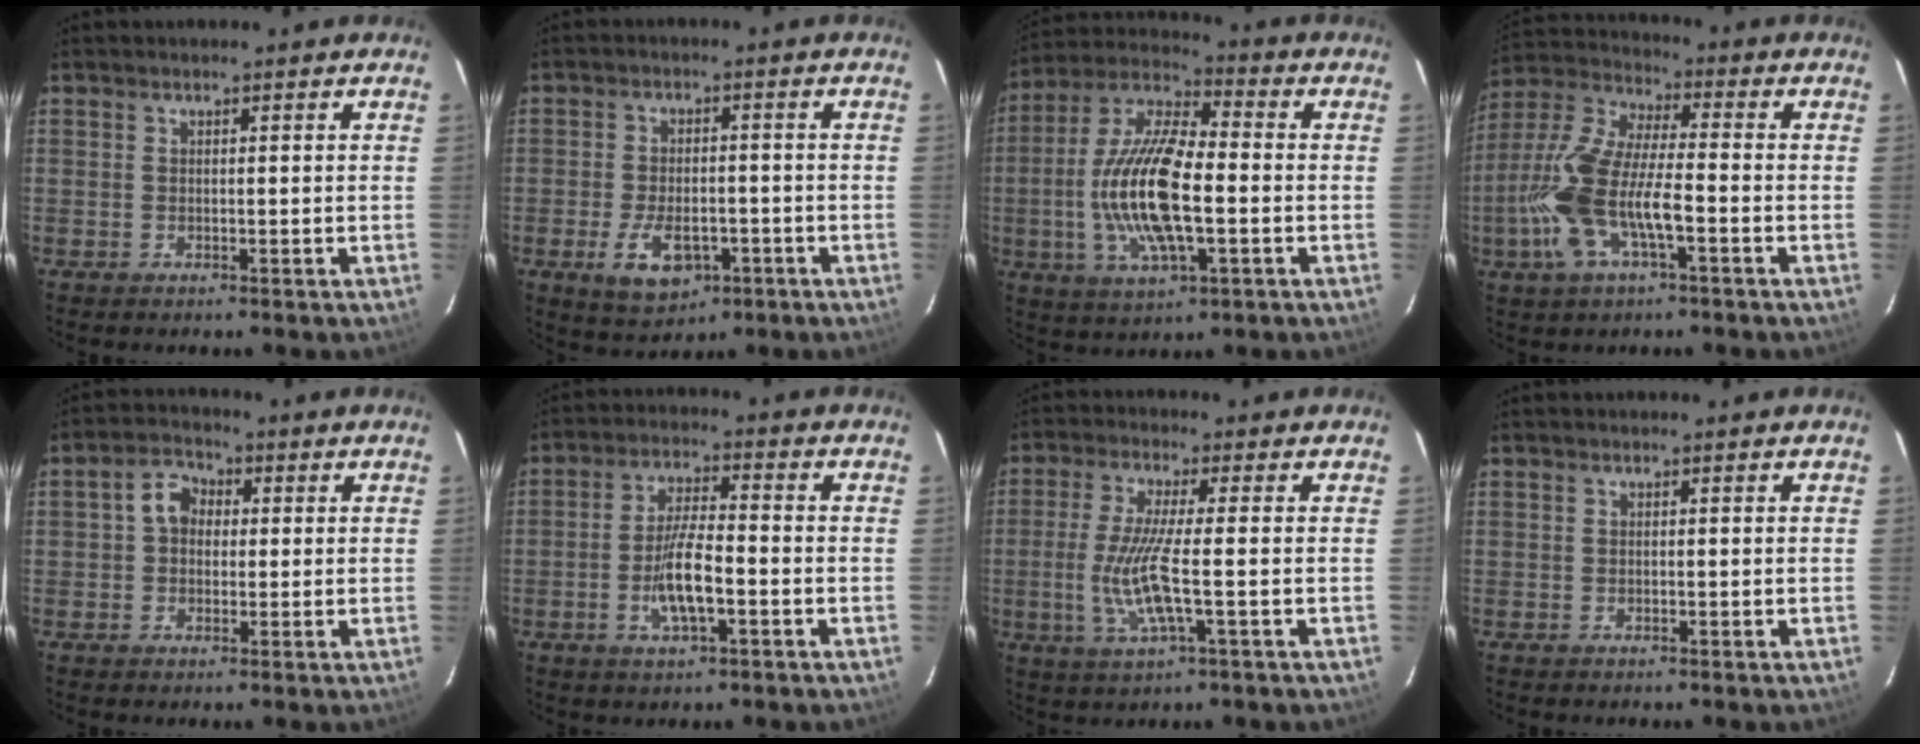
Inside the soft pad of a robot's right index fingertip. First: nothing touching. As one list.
[{"total": 8.7, "force": [-3.7, 5.0, 6.0], "torque": [-0.128, -0.006, -0.052]}, {"total": 17.4, "force": [-2.7, 6.1, 16.0], "torque": [-0.326, 0.001, -0.055]}, {"total": 15.3, "force": [-5.0, 5.0, 13.5], "torque": [-0.291, -0.002, -0.101]}, {"total": 4.7, "force": [0.4, 3.9, 2.6], "torque": [-0.048, 0.021, 0.005]}, {"total": 8.2, "force": [-2.8, 2.1, 7.4], "torque": [-0.148, 0.002, -0.049]}, {"total": 9.2, "force": [-1.8, 0.5, 9.0], "torque": [-0.189, -0.011, -0.033]}, {"total": 0.0}]